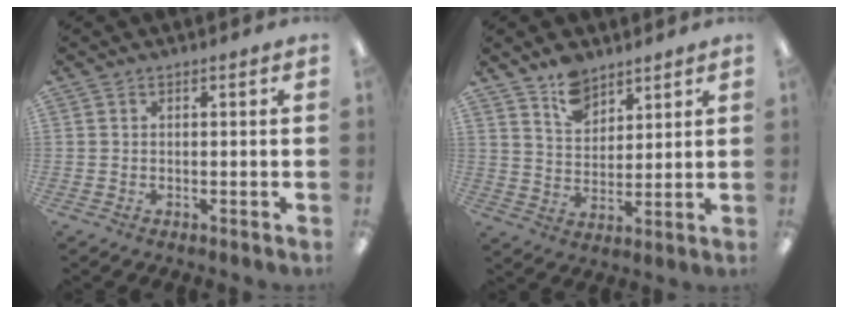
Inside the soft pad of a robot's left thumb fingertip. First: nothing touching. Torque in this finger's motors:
{"motor_torque": [0.14, 0.12, -0.10, -0.06, 0.05]}